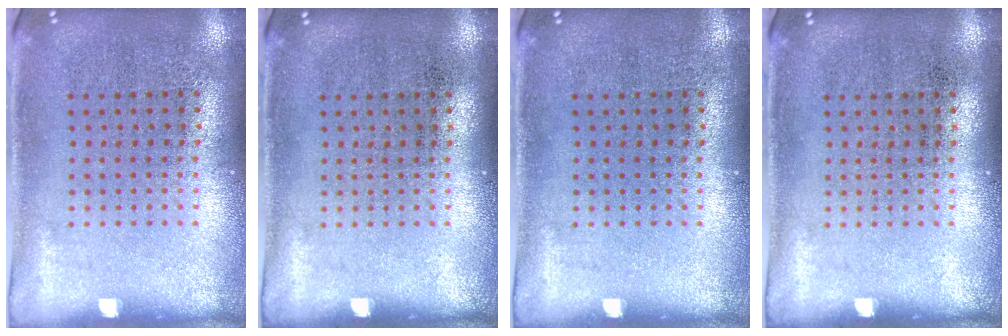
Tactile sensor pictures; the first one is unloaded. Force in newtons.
{"total": 0.0}
{"total": 0.0}
{"total": 0.0}